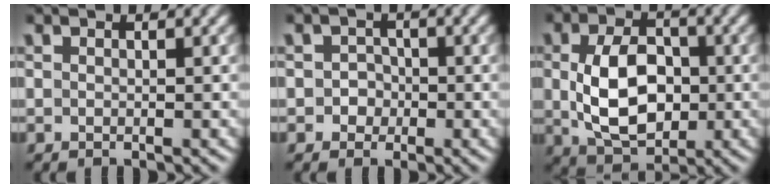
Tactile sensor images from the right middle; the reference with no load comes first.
{"total": 1.5, "force": [-0.3, 1.5, 0.3], "torque": [0.014, 0.001, -0.012]}
{"total": 7.4, "force": [-0.2, 4.8, 5.6], "torque": [-0.111, -0.004, -0.003]}